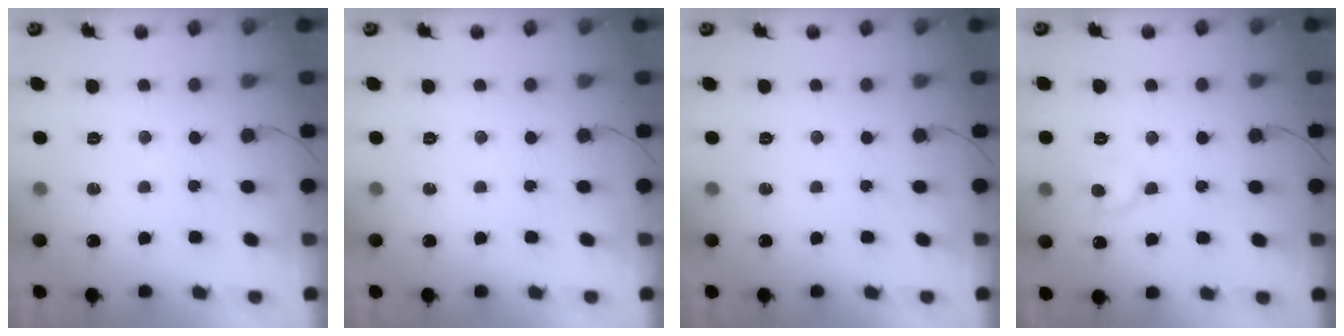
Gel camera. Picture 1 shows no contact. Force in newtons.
{"total": 0.0}
{"total": 0.0}
{"total": 7.2, "press": 7.1, "slide": 0.6}